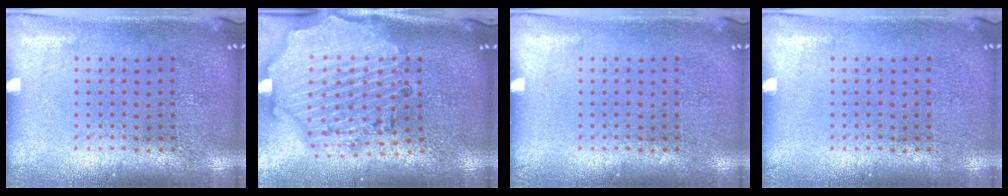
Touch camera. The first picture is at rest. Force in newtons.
{"total": 2.7, "press": 2.4, "slide": 1.1}
{"total": 0.0}
{"total": 0.0}